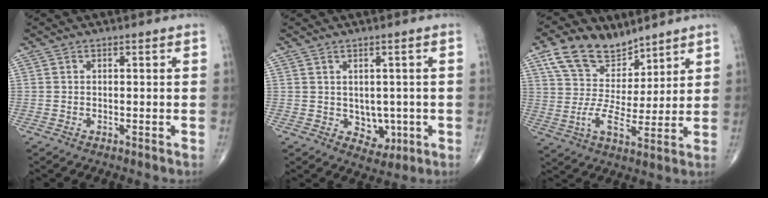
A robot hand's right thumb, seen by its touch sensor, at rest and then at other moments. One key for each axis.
{"total": 4.7, "fx": -0.4, "fy": 3.8, "fz": 2.9, "tx": -0.011, "ty": -0.003, "tz": 0.006}
{"total": 12.0, "fx": 8.2, "fy": 6.8, "fz": 5.4, "tx": -0.078, "ty": -0.033, "tz": 0.153}